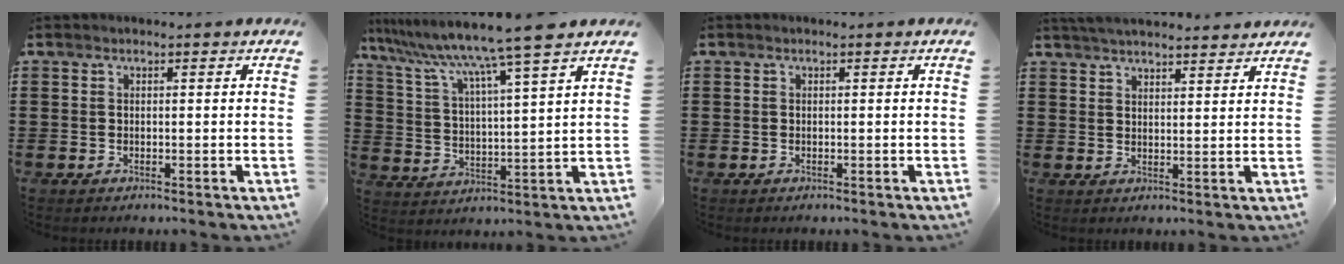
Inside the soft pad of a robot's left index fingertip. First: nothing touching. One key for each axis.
{"total": 9.1, "fx": 7.6, "fy": -1.6, "fz": 4.6, "tx": -0.121, "ty": -0.051, "tz": 0.119}
{"total": 0.0}
{"total": 3.6, "fx": 3.5, "fy": -0.1, "fz": 0.5, "tx": -0.020, "ty": -0.009, "tz": 0.065}